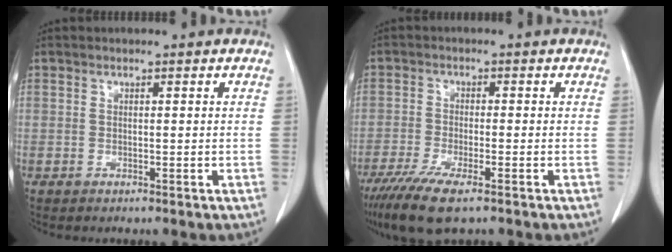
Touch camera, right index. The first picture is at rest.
{"total": 7.2, "force": [-4.8, 1.1, 5.3], "torque": [-0.098, -0.018, -0.084]}